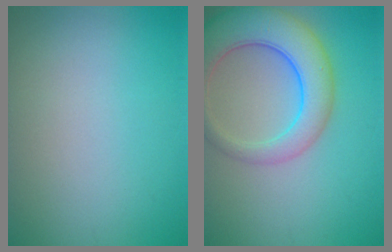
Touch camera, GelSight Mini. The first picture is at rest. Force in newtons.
{"total": 7.3, "press": 7.3, "slide": 0.5}